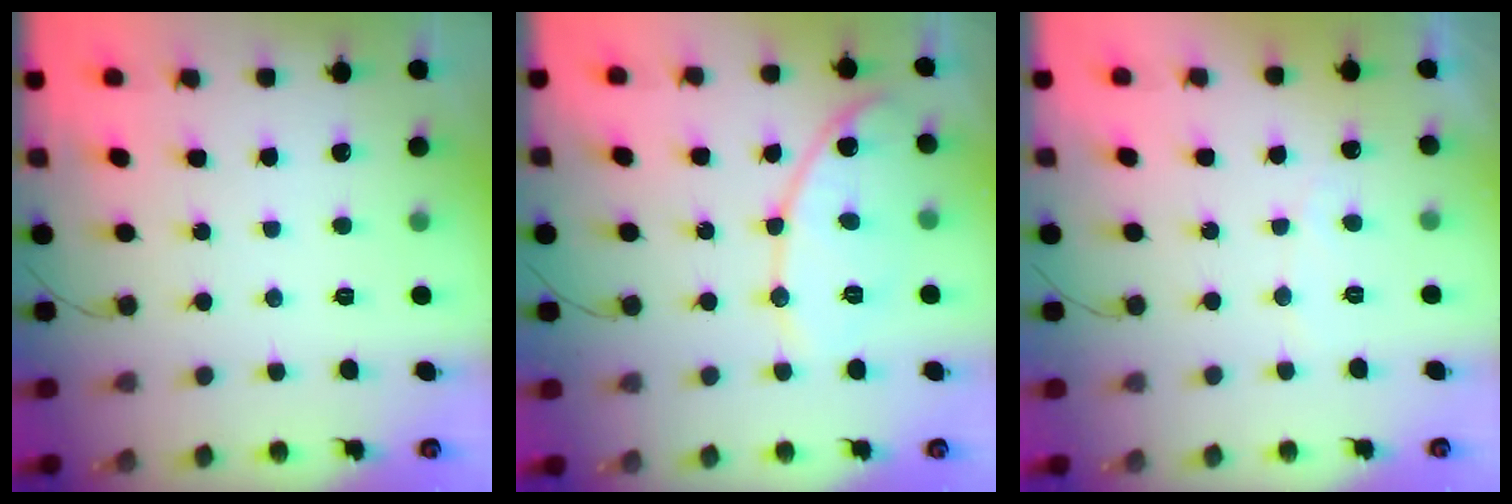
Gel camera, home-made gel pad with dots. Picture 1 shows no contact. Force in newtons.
{"total": 11.4, "press": 11.3, "slide": 0.9}
{"total": 3.7, "press": 3.7, "slide": 0.2}